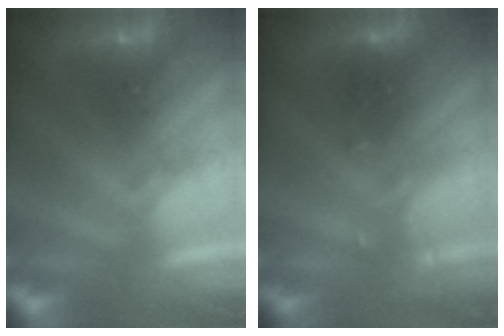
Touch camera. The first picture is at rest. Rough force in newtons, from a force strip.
{"total": 2.7}